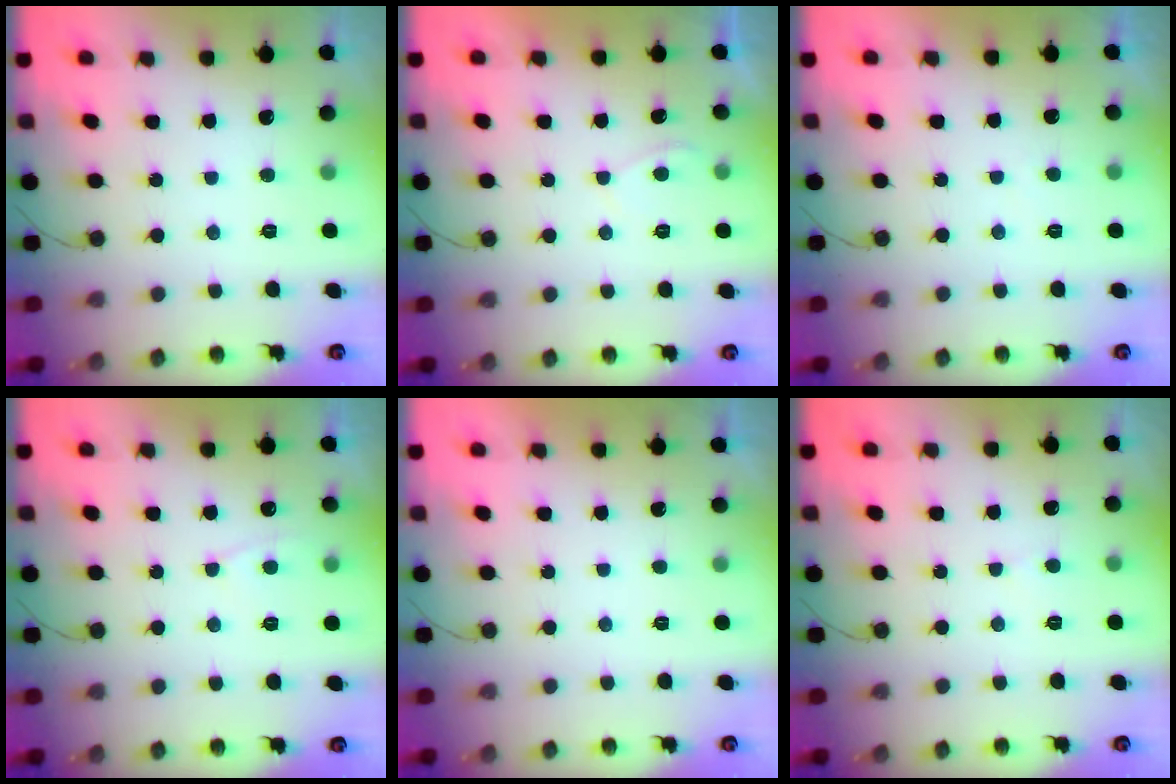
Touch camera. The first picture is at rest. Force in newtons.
{"total": 1.4, "press": 1.2, "slide": 0.6}
{"total": 1.1, "press": 1.0, "slide": 0.5}
{"total": 3.9, "press": 3.9, "slide": 0.4}
{"total": 2.2, "press": 2.2, "slide": 0.3}
{"total": 2.9, "press": 2.9, "slide": 0.4}